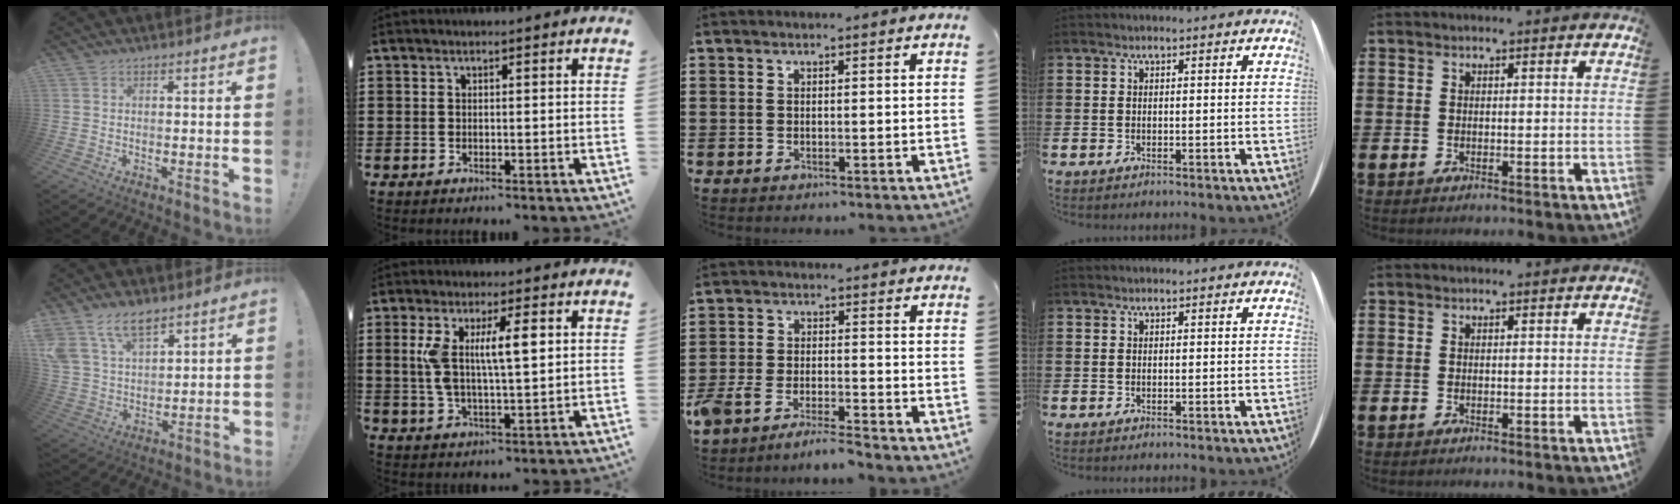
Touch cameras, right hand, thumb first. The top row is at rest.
{"thumb": {"total": 11.9, "force": [8.6, 6.0, 5.5], "torque": [-0.110, -0.045, 0.168]}, "index": {"total": 8.3, "force": [2.1, 2.5, 7.7], "torque": [-0.162, 0.005, 0.031]}, "middle": {"total": 5.4, "force": [-5.2, 0.2, 1.5], "torque": [-0.045, -0.010, -0.106]}}